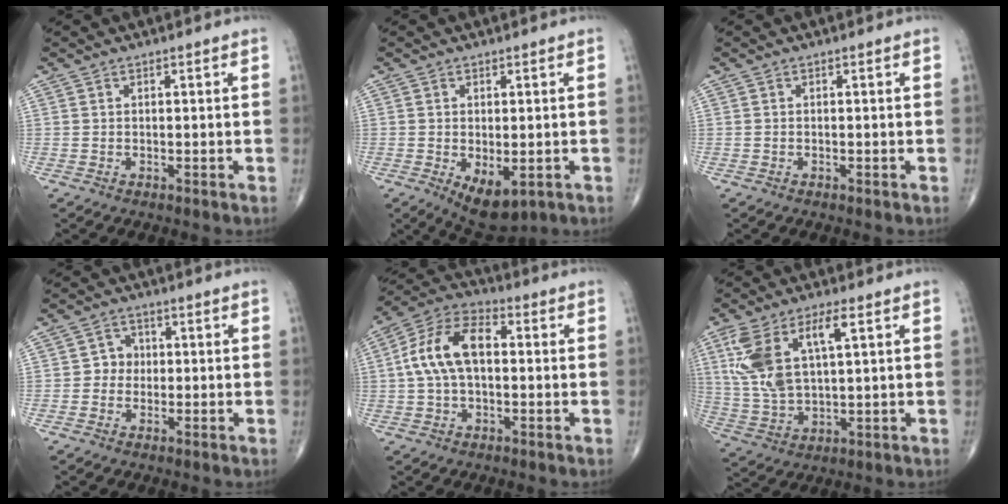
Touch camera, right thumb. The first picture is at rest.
{"total": 7.4, "force": [-2.3, 3.8, 6.0], "torque": [-0.088, -0.011, -0.022]}
{"total": 0.0}
{"total": 3.2, "force": [-0.2, 3.0, 1.2], "torque": [0.005, 0.010, -0.012]}
{"total": 12.4, "force": [0.9, 7.1, 10.1], "torque": [-0.197, 0.036, 0.005]}
{"total": 13.9, "force": [4.6, 6.0, 11.6], "torque": [-0.249, -0.001, 0.099]}